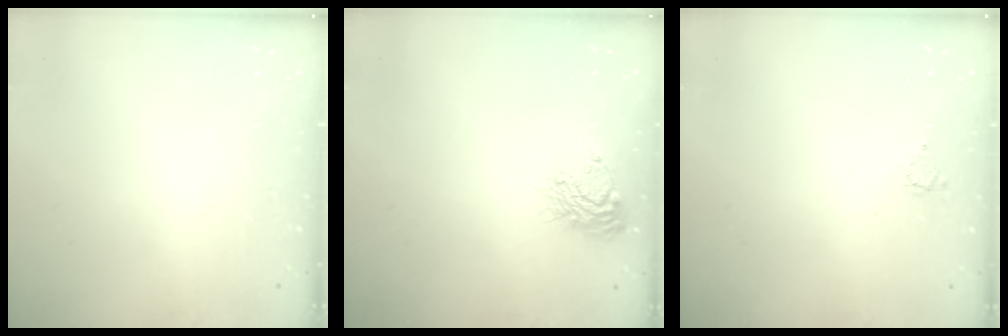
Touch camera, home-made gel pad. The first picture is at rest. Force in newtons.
{"total": 11.7, "press": 11.7, "slide": 0.9}
{"total": 2.6, "press": 2.6, "slide": 0.2}